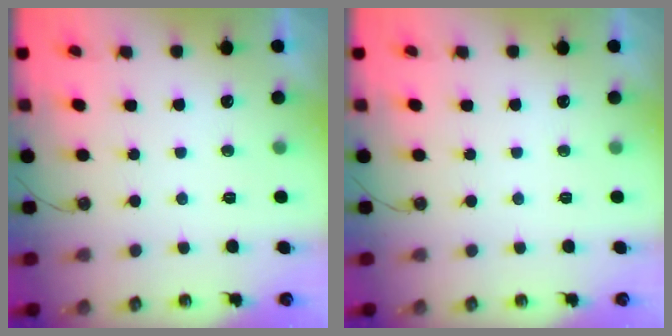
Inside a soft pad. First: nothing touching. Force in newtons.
{"total": 0.0}